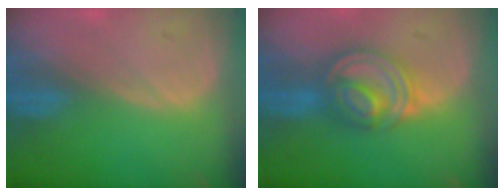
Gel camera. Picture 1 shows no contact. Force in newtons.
{"total": 8.0, "press": 6.8, "slide": 4.2}